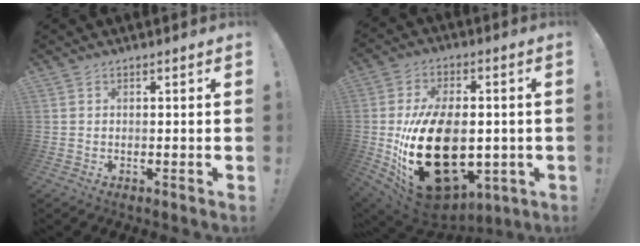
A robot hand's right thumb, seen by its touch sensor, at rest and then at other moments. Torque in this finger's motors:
{"motor_torque": [1.87, 3.13, 2.77, 0.00, 1.05]}